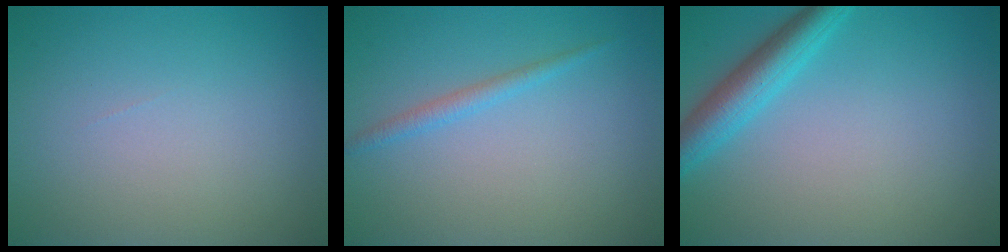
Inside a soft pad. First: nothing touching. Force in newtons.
{"total": 1.3, "press": 1.3, "slide": 0.1}
{"total": 3.9, "press": 3.9, "slide": 0.1}